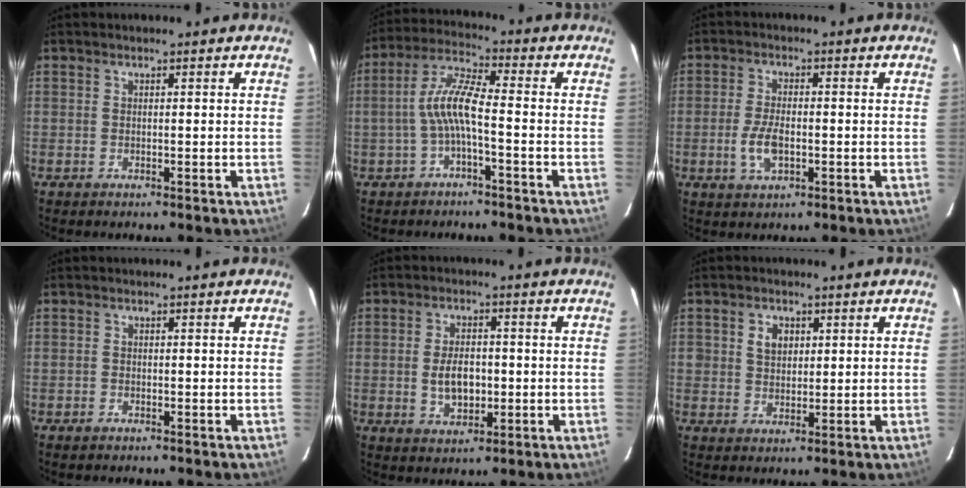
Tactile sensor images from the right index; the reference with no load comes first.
{"total": 6.9, "force": [-2.0, 1.1, 6.6], "torque": [-0.154, 0.016, -0.036]}
{"total": 5.6, "force": [-1.5, 2.7, 4.7], "torque": [-0.102, -0.004, -0.027]}
{"total": 0.6, "force": [-0.6, 0.3, 0.1], "torque": [-0.004, 0.001, -0.011]}
{"total": 6.6, "force": [-0.8, 4.0, 5.2], "torque": [-0.101, -0.002, -0.007]}
{"total": 3.9, "force": [1.3, 3.3, 1.6], "torque": [-0.025, 0.010, 0.026]}